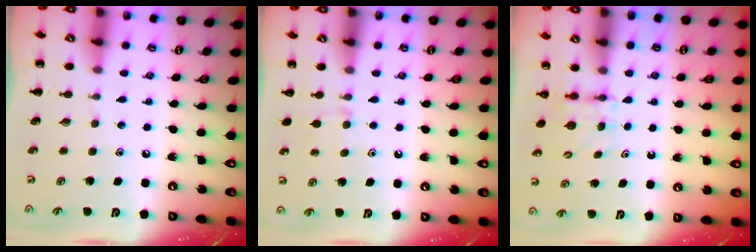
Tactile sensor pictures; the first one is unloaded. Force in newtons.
{"total": 6.7, "press": 6.4, "slide": 1.8}
{"total": 3.4, "press": 3.1, "slide": 1.4}